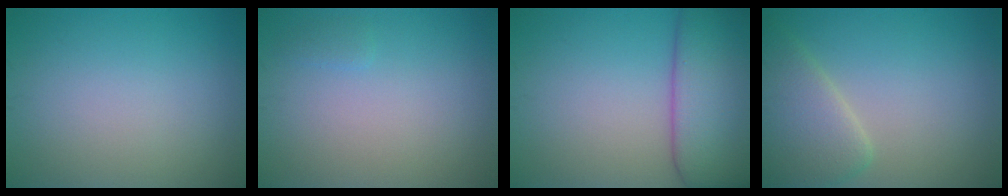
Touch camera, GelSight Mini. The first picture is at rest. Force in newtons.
{"total": 0.6, "press": 0.6, "slide": 0.1}
{"total": 9.1, "press": 9.1, "slide": 0.7}
{"total": 4.9, "press": 4.8, "slide": 0.5}